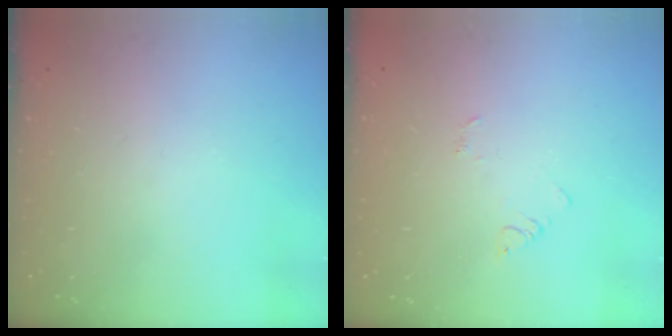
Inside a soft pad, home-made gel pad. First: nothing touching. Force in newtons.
{"total": 2.9, "press": 2.9, "slide": 0.3}